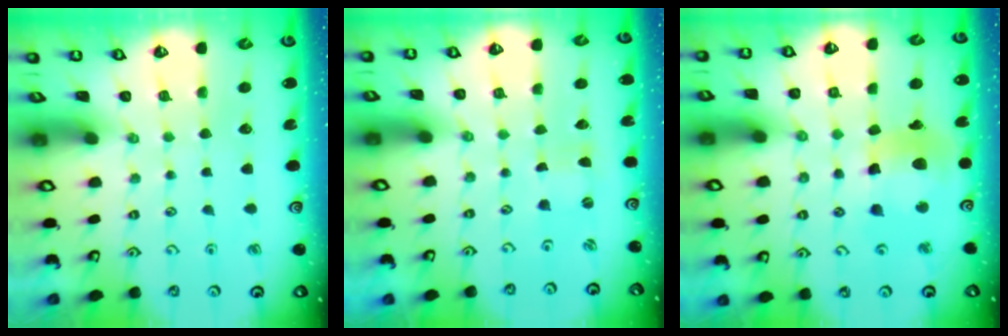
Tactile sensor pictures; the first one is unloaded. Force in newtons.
{"total": 0.0}
{"total": 13.1, "press": 13.0, "slide": 1.6}